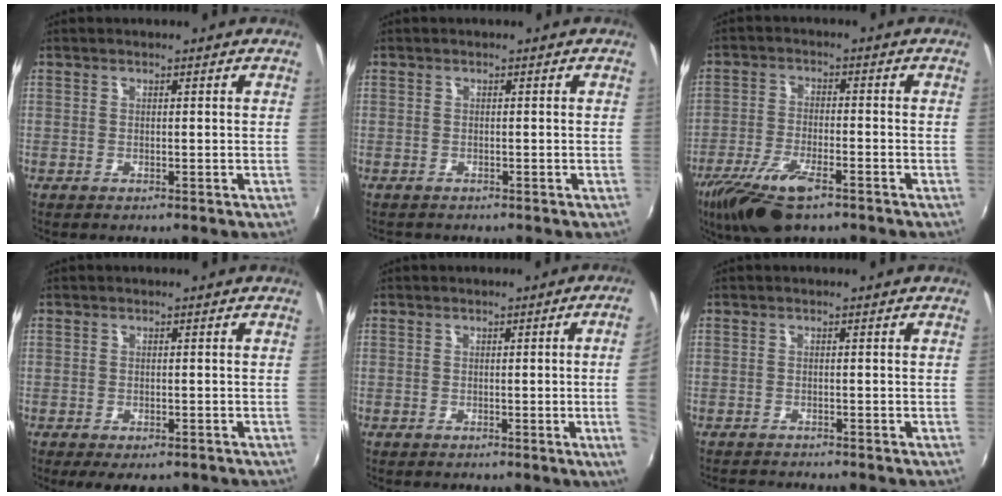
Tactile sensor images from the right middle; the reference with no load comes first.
{"total": 0.8, "force": [-0.8, 0.2, 0.1], "torque": [-0.006, -0.001, -0.011]}
{"total": 11.5, "force": [-7.4, 3.9, 7.8], "torque": [-0.180, -0.031, -0.145]}
{"total": 4.0, "force": [-2.9, 1.6, 2.3], "torque": [-0.052, -0.018, -0.043]}
{"total": 5.3, "force": [0.1, -1.9, 4.9], "torque": [-0.069, -0.008, 0.004]}
{"total": 2.9, "force": [-2.8, -0.2, 0.6], "torque": [-0.025, -0.013, -0.051]}